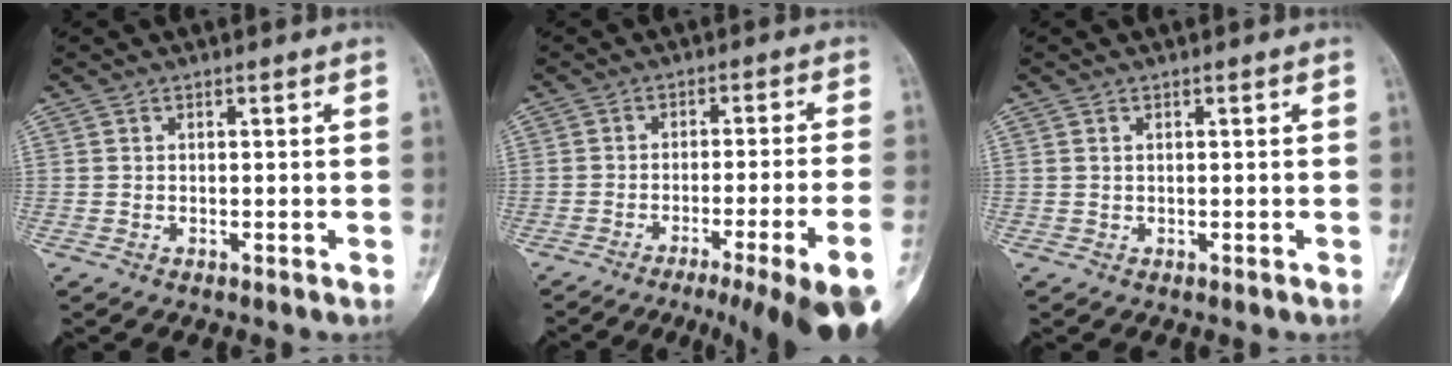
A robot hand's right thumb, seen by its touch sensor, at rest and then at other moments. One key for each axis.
{"total": 17.4, "fx": -10.9, "fy": 0.7, "fz": 13.5, "tx": -0.146, "ty": 0.036, "tz": -0.158}
{"total": 0.0}